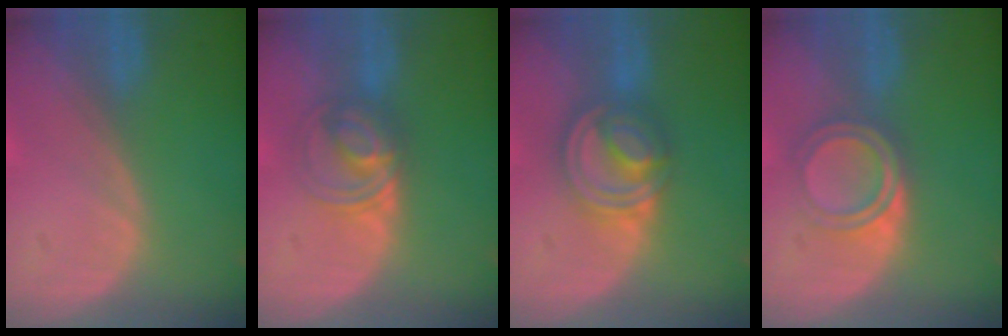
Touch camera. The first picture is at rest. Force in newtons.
{"total": 5.4, "press": 5.4, "slide": 0.5}
{"total": 8.1, "press": 6.8, "slide": 4.3}
{"total": 4.9, "press": 4.8, "slide": 1.4}